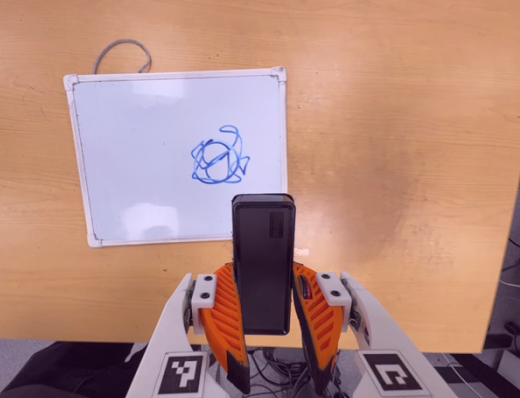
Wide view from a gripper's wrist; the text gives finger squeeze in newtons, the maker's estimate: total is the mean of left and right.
{"total": 7.3, "left": 5.1, "right": 9.6}